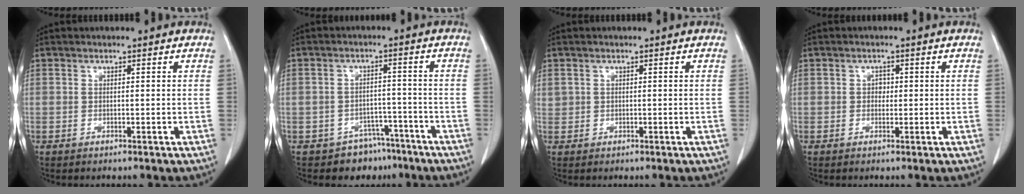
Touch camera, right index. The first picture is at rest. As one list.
[{"total": 6.6, "force": [-4.6, 4.7, 0.2], "torque": [0.016, 0.028, -0.062]}, {"total": 1.3, "force": [0.5, 1.1, 0.2], "torque": [0.003, 0.011, 0.010]}, {"total": 1.4, "force": [0.1, 1.1, 0.8], "torque": [-0.009, 0.003, 0.001]}]